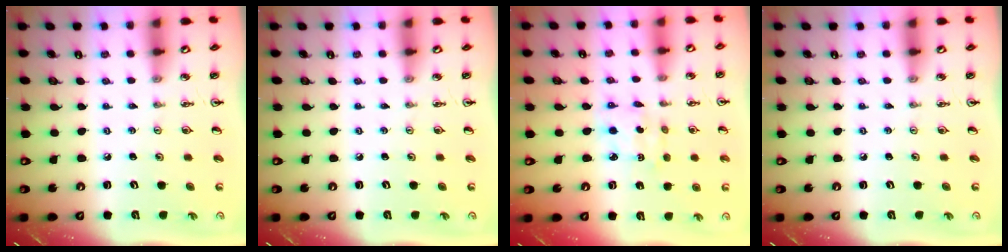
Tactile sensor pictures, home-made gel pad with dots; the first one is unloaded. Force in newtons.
{"total": 0.0}
{"total": 3.6, "press": 3.6, "slide": 0.1}
{"total": 0.0}